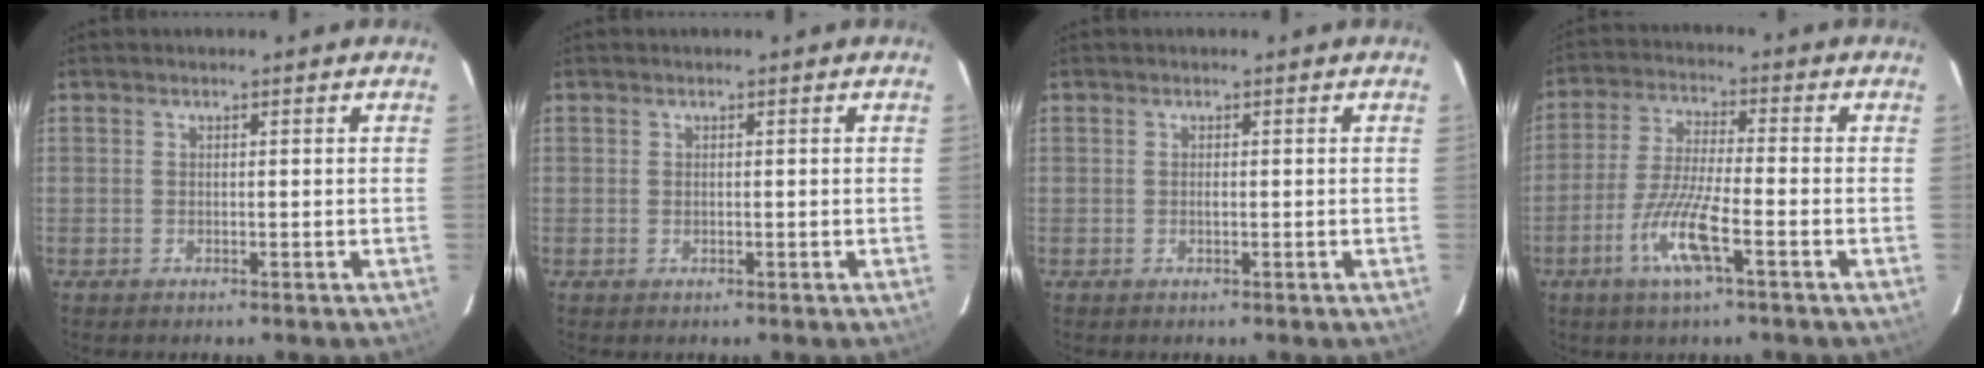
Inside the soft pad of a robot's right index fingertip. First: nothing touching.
{"total": 0.0}
{"total": 0.7, "force": [-0.2, 0.2, 0.6], "torque": [-0.012, 0.000, -0.003]}
{"total": 9.8, "force": [-4.6, 1.1, 8.6], "torque": [-0.179, -0.009, -0.090]}